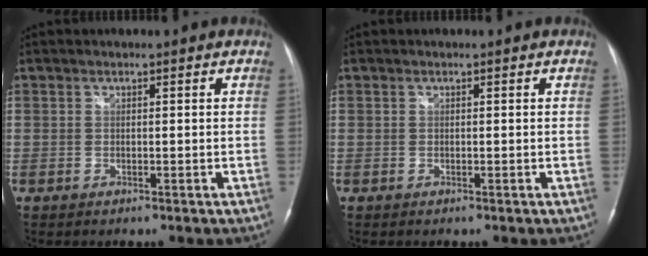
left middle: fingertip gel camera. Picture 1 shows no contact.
{"total": 0.0}